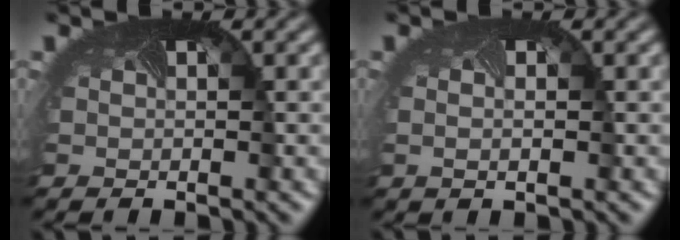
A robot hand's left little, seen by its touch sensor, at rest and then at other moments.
{"total": 0.6, "force": [-0.1, 0.1, 0.6], "torque": [-0.013, -0.004, -0.001]}